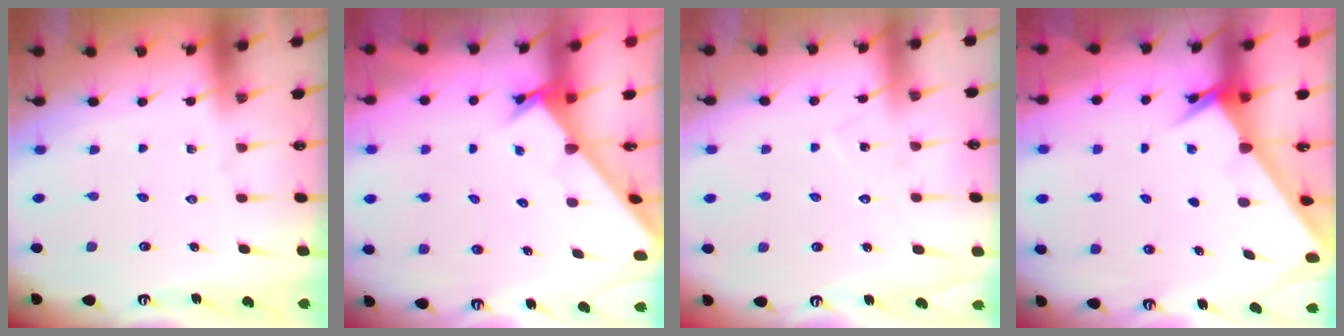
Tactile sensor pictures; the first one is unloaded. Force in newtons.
{"total": 2.5, "press": 2.5, "slide": 0.3}
{"total": 7.0, "press": 7.0, "slide": 0.1}
{"total": 2.6, "press": 2.6, "slide": 0.3}